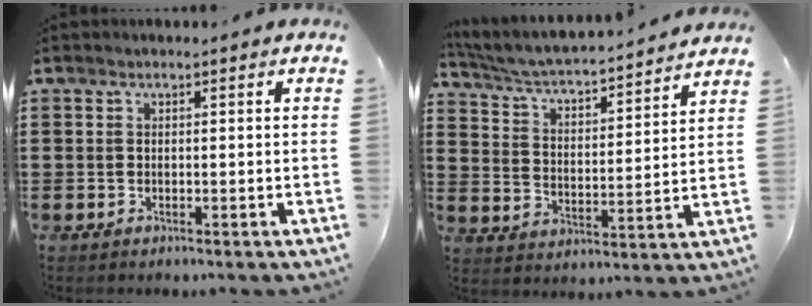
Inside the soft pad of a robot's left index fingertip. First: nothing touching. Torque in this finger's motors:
{"motor_torque": [2.14, 0.00, 0.22, 0.06]}